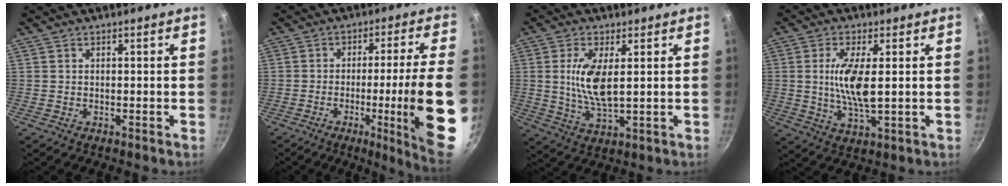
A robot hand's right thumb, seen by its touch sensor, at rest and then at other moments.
{"total": 16.5, "force": [-4.1, 0.0, 16.0], "torque": [-0.223, 0.013, -0.051]}
{"total": 8.8, "force": [1.5, 3.4, 8.0], "torque": [-0.159, -0.008, 0.034]}
{"total": 9.1, "force": [0.9, 2.8, 8.6], "torque": [-0.174, -0.009, 0.019]}